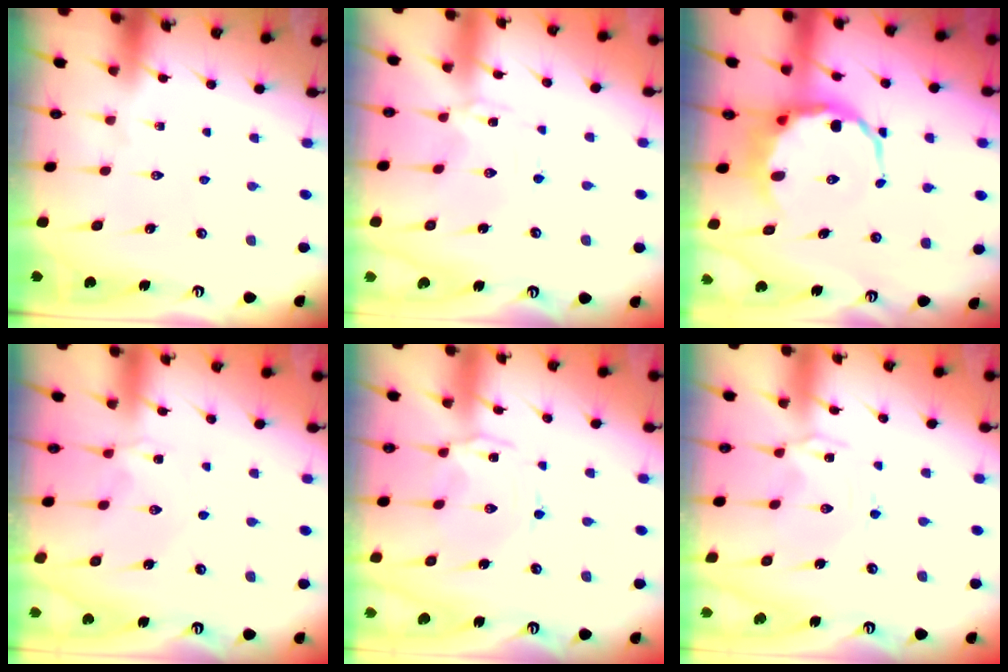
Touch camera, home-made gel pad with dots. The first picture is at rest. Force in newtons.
{"total": 0.0}
{"total": 7.9, "press": 7.6, "slide": 2.4}
{"total": 0.9, "press": 0.8, "slide": 0.2}
{"total": 1.1, "press": 1.0, "slide": 0.4}
{"total": 0.9, "press": 0.8, "slide": 0.2}